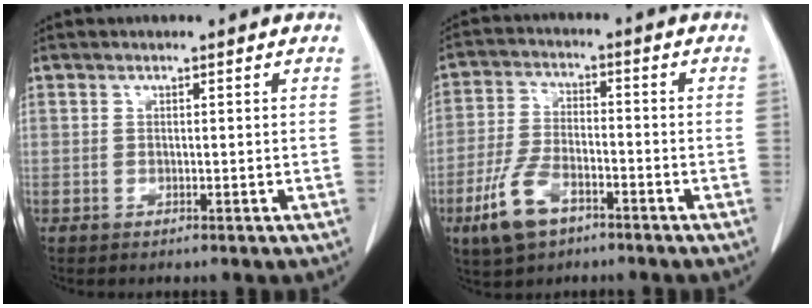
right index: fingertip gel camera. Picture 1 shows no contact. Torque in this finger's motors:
{"motor_torque": [-0.10, 0.04, -0.10, -0.09]}